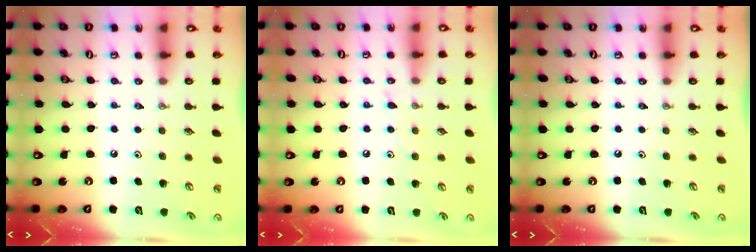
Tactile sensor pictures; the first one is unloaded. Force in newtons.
{"total": 4.9, "press": 4.8, "slide": 0.6}
{"total": 0.0}